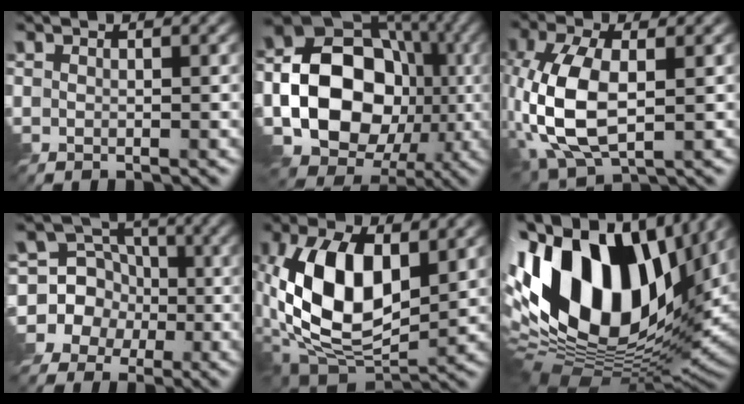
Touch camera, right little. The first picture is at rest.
{"total": 16.7, "force": [-3.4, 13.4, 9.3], "torque": [-0.148, -0.008, -0.065]}
{"total": 9.1, "force": [-1.7, 4.6, 7.7], "torque": [-0.183, -0.005, -0.034]}
{"total": 11.2, "force": [-3.3, 10.2, 2.9], "torque": [-0.084, 0.020, -0.088]}
{"total": 12.1, "force": [0.5, 6.9, 10.0], "torque": [-0.190, -0.008, 0.003]}
{"total": 19.1, "force": [3.6, 11.4, 14.9], "torque": [-0.309, 0.012, 0.048]}